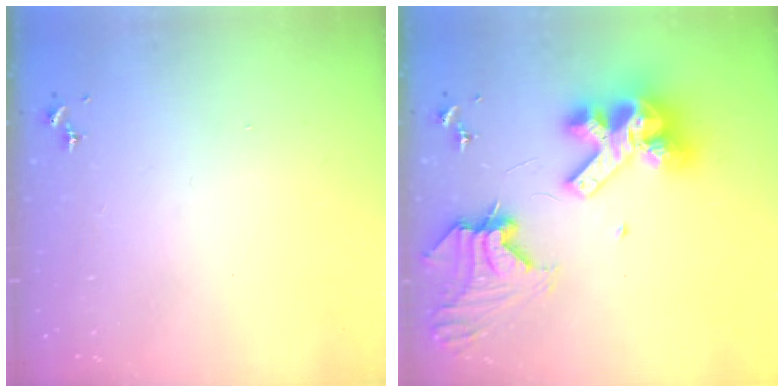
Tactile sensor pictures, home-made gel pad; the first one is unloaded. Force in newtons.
{"total": 20.0, "press": 19.9, "slide": 2.4}